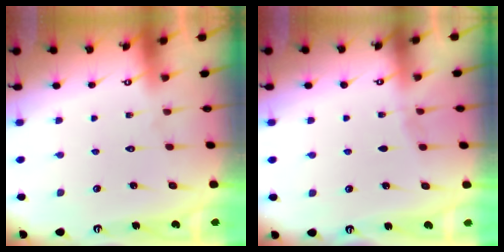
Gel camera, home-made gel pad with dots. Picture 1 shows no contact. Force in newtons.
{"total": 1.5, "press": 1.4, "slide": 0.3}